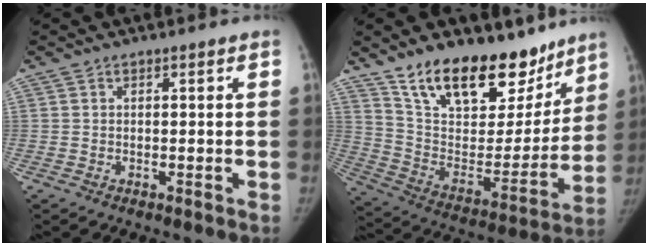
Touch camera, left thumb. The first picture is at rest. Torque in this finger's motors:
{"motor_torque": [0.67, 0.78, 1.40, -1.37, 0.14]}